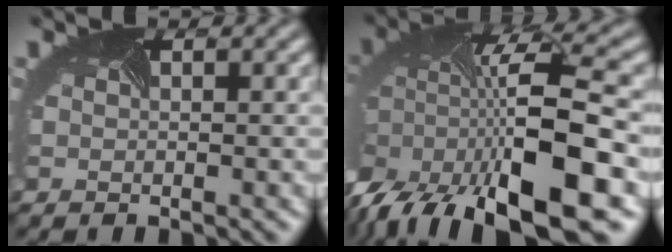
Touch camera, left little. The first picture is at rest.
{"total": 16.1, "force": [-8.0, 7.0, 12.1], "torque": [-0.239, -0.035, -0.120]}